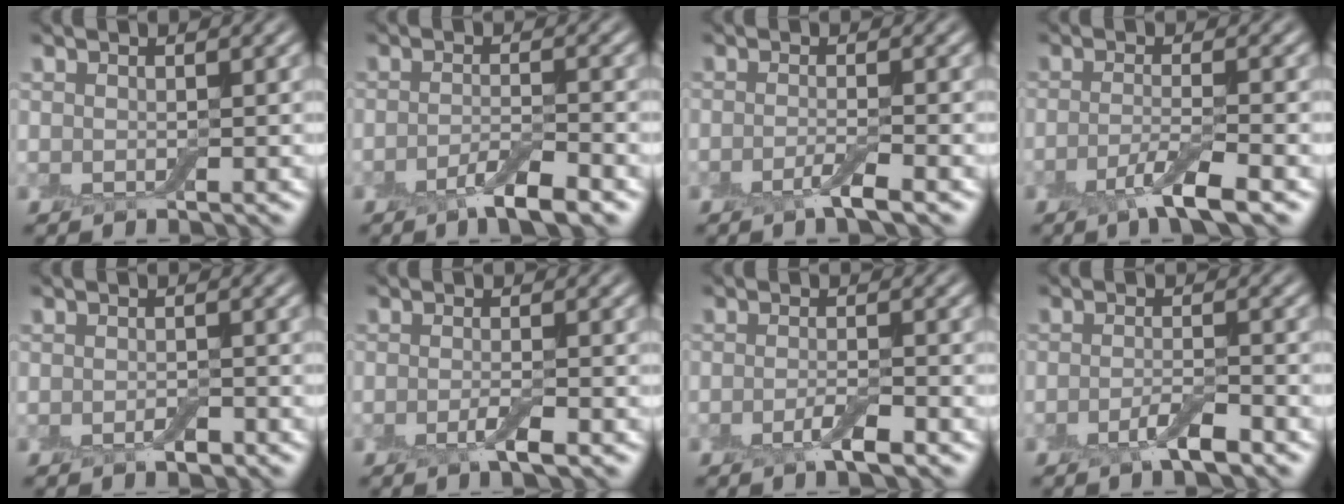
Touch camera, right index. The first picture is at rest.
{"total": 3.5, "force": [-2.1, 0.7, 2.8], "torque": [-0.049, 0.001, -0.045]}
{"total": 2.2, "force": [-1.2, 0.4, 1.9], "torque": [-0.028, -0.001, -0.030]}
{"total": 3.7, "force": [-1.9, 0.6, 3.1], "torque": [-0.055, -0.002, -0.047]}
{"total": 1.2, "force": [-0.6, 0.5, 0.9], "torque": [-0.014, -0.002, -0.010]}
{"total": 2.1, "force": [-0.9, 0.4, 1.8], "torque": [-0.032, -0.003, -0.019]}
{"total": 2.3, "force": [-1.2, 0.5, 1.9], "torque": [-0.035, -0.002, -0.024]}
{"total": 2.6, "force": [-1.5, 0.6, 2.1], "torque": [-0.038, 0.001, -0.031]}